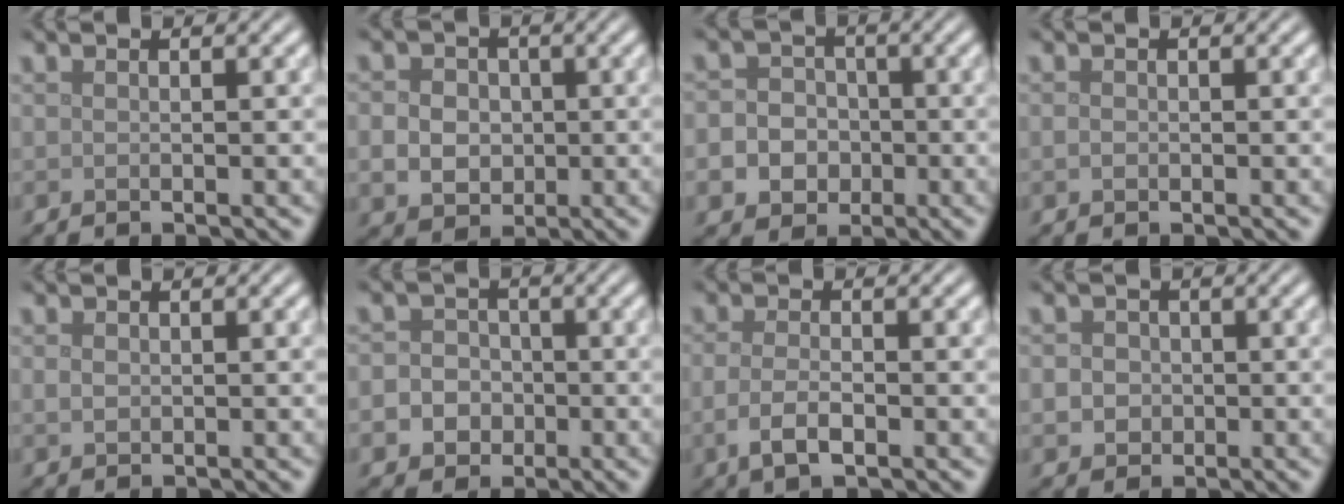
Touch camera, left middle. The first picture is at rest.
{"total": 5.9, "force": [0.1, 5.1, 3.0], "torque": [-0.044, 0.020, -0.019]}
{"total": 7.5, "force": [-2.2, 6.9, 2.1], "torque": [-0.026, -0.009, -0.071]}
{"total": 0.7, "force": [-0.1, 0.5, 0.4], "torque": [-0.006, -0.002, -0.003]}
{"total": 1.0, "force": [0.1, 0.8, 0.6], "torque": [-0.013, -0.002, 0.004]}
{"total": 5.6, "force": [-1.7, 5.1, 1.7], "torque": [-0.010, 0.001, -0.054]}
{"total": 2.8, "force": [-0.9, 1.2, 2.3], "torque": [-0.051, -0.005, -0.019]}
{"total": 3.2, "force": [0.0, 2.9, 1.3], "torque": [-0.009, 0.011, -0.016]}